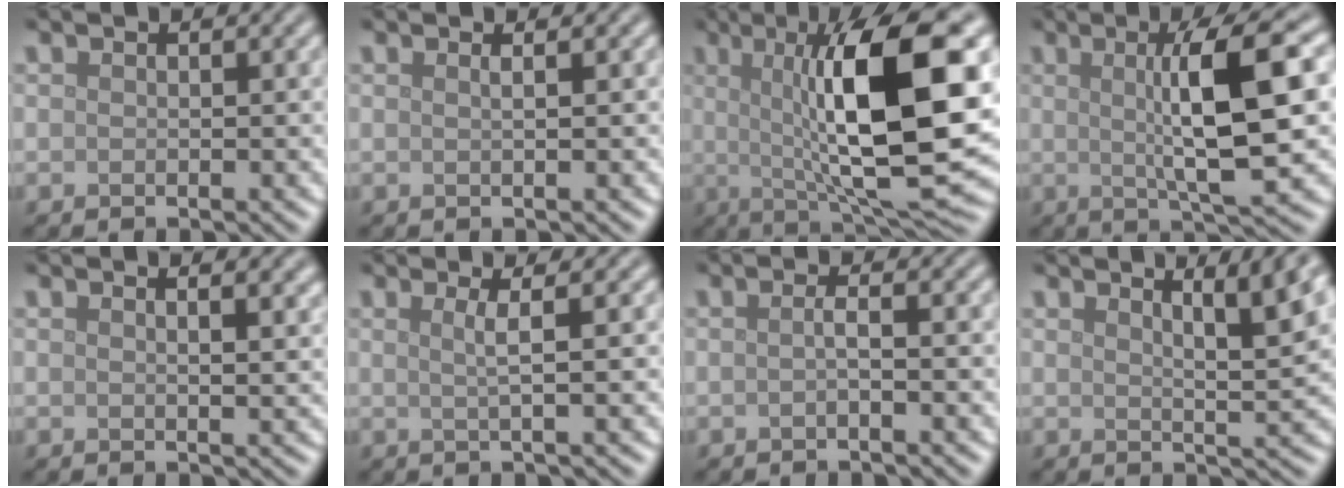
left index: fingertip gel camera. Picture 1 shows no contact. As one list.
[{"total": 1.2, "force": [0.5, 0.6, 1.0], "torque": [-0.006, 0.000, -0.006]}, {"total": 13.4, "force": [1.1, 3.2, 13.0], "torque": [-0.178, 0.003, 0.019]}, {"total": 9.0, "force": [1.3, 1.6, 8.8], "torque": [-0.116, 0.009, 0.021]}, {"total": 2.5, "force": [1.5, 1.0, 1.8], "torque": [-0.007, 0.008, 0.010]}, {"total": 2.0, "force": [0.5, 0.4, 1.9], "torque": [-0.033, 0.004, 0.001]}, {"total": 1.2, "force": [-0.2, 0.3, 1.2], "torque": [-0.016, 0.001, -0.007]}, {"total": 6.1, "force": [3.4, 1.4, 4.9], "torque": [-0.043, 0.017, 0.041]}]